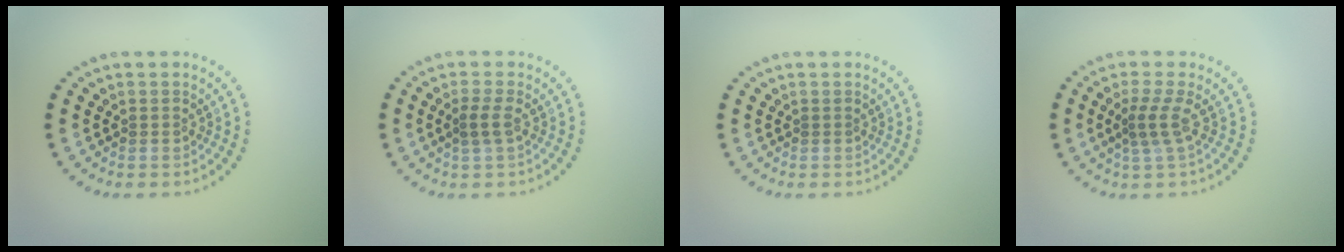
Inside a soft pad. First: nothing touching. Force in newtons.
{"total": 1.5, "press": 1.3, "slide": 0.6}
{"total": 0.0}
{"total": 2.2, "press": 1.5, "slide": 1.6}